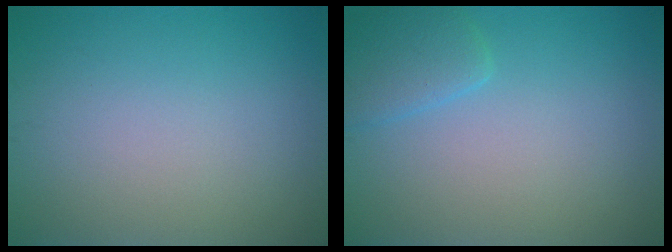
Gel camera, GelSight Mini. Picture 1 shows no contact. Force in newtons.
{"total": 2.3, "press": 2.3, "slide": 0.1}